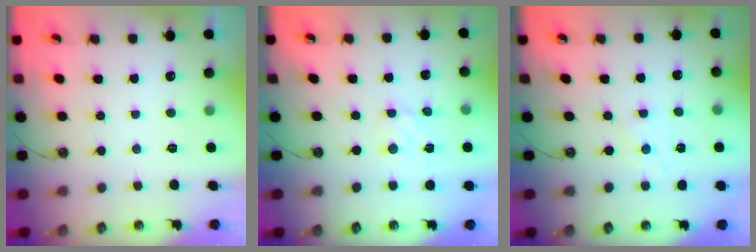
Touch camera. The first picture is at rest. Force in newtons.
{"total": 2.5, "press": 2.5, "slide": 0.3}
{"total": 1.4, "press": 1.3, "slide": 0.4}